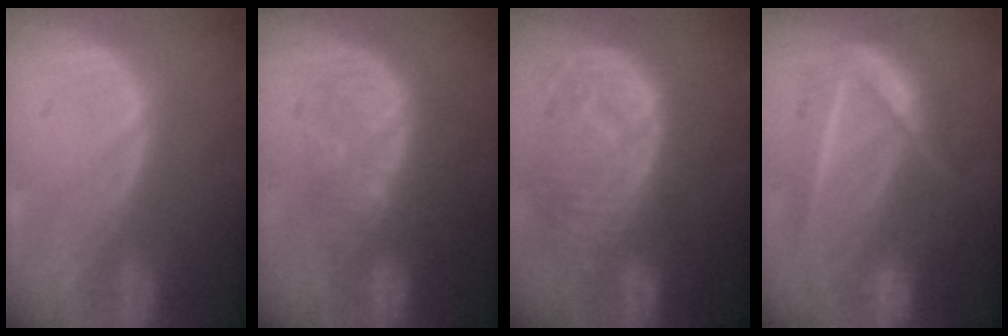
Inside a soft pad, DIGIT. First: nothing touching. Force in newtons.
{"total": 8.3, "press": 7.8, "slide": 2.8}
{"total": 10.9, "press": 9.7, "slide": 4.8}
{"total": 7.8, "press": 7.6, "slide": 1.8}